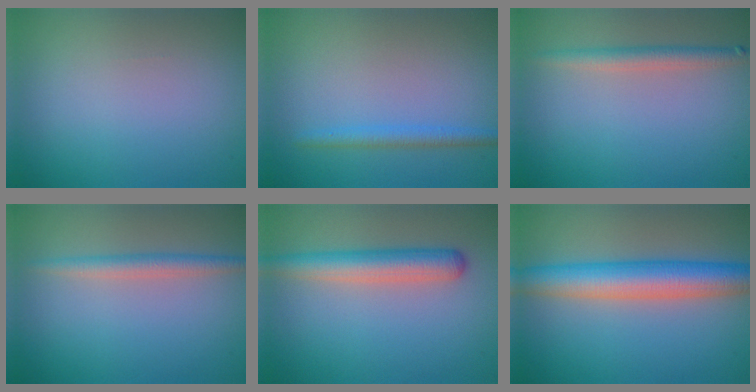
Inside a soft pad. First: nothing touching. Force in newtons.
{"total": 1.8, "press": 1.8, "slide": 0.0}
{"total": 2.2, "press": 2.2, "slide": 0.1}
{"total": 2.2, "press": 2.2, "slide": 0.0}
{"total": 4.1, "press": 4.1, "slide": 0.1}
{"total": 6.8, "press": 6.8, "slide": 0.2}